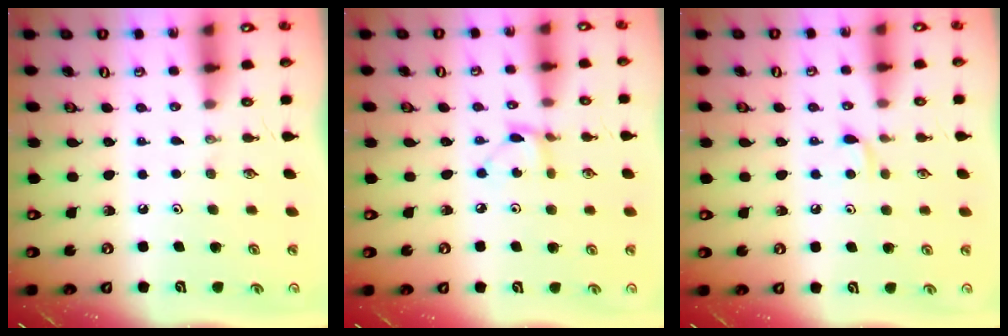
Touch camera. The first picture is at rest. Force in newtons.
{"total": 2.6, "press": 2.6, "slide": 0.3}
{"total": 4.8, "press": 4.7, "slide": 0.6}